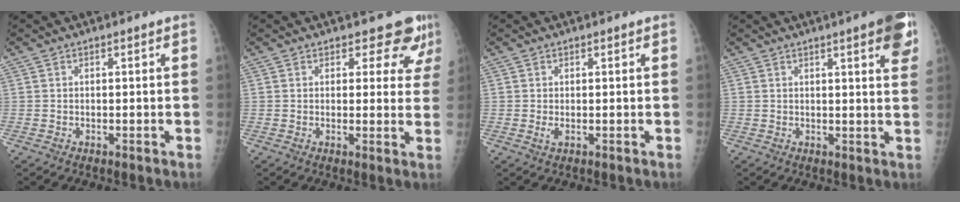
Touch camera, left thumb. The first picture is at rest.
{"total": 6.8, "force": [6.0, 3.2, 1.1], "torque": [0.029, -0.033, 0.052]}
{"total": 1.2, "force": [0.3, 0.7, 1.0], "torque": [-0.018, -0.004, 0.008]}
{"total": 8.7, "force": [4.7, 1.7, 7.2], "torque": [-0.070, -0.010, 0.052]}